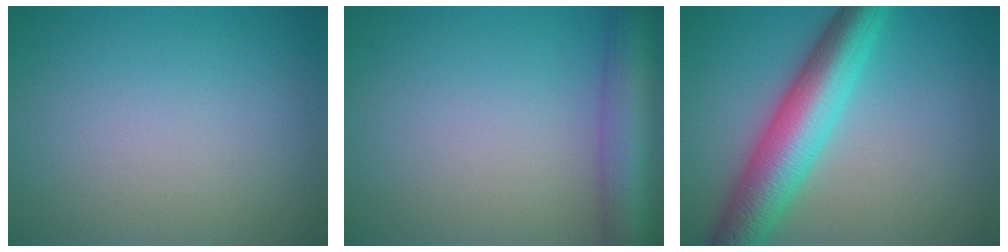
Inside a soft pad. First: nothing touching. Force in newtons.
{"total": 6.7, "press": 6.7, "slide": 0.4}
{"total": 7.7, "press": 7.7, "slide": 0.1}